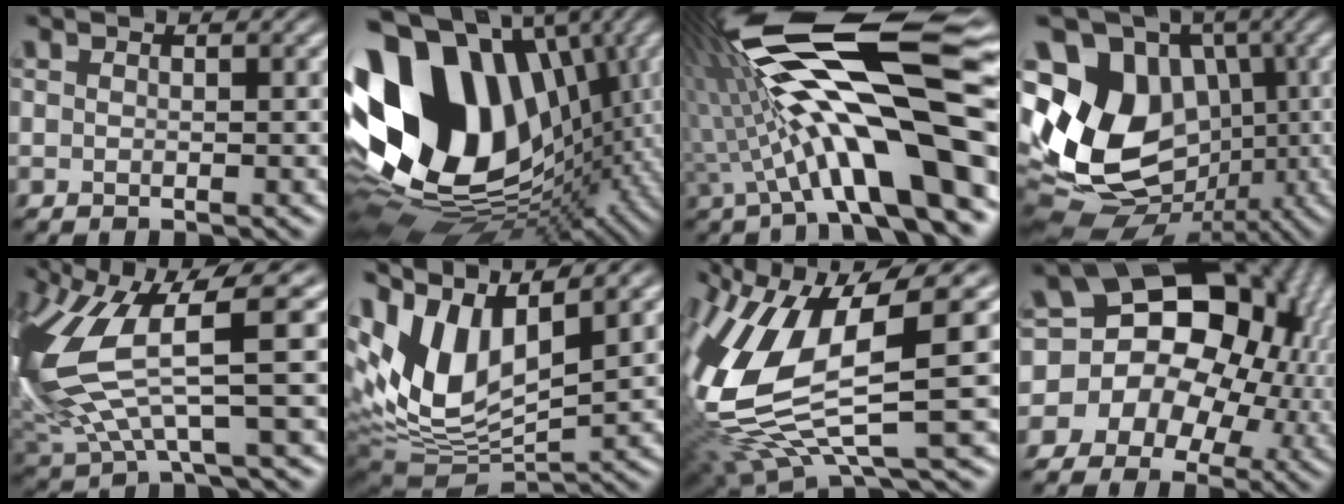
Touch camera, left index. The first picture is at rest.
{"total": 18.7, "force": [0.3, 13.8, 12.7], "torque": [-0.274, 0.005, 0.021]}
{"total": 16.3, "force": [0.3, 4.0, 15.8], "torque": [-0.266, 0.031, 0.009]}
{"total": 14.3, "force": [-0.4, 11.4, 8.6], "torque": [-0.189, 0.011, 0.012]}
{"total": 10.6, "force": [1.9, 3.2, 9.9], "torque": [-0.244, -0.005, 0.051]}
{"total": 10.2, "force": [3.7, 4.8, 8.2], "torque": [-0.194, 0.003, 0.082]}
{"total": 12.1, "force": [-0.6, 4.9, 11.0], "torque": [-0.259, -0.014, 0.007]}
{"total": 18.5, "force": [-1.0, 16.1, 8.9], "torque": [-0.132, 0.039, -0.036]}